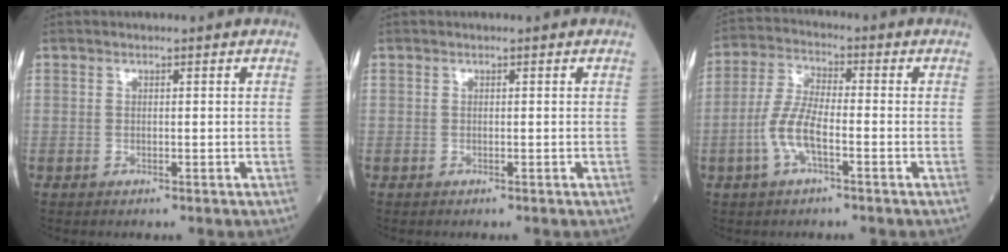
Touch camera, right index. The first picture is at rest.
{"total": 0.0}
{"total": 6.9, "force": [-2.3, 1.9, 6.2], "torque": [-0.140, 0.005, -0.047]}